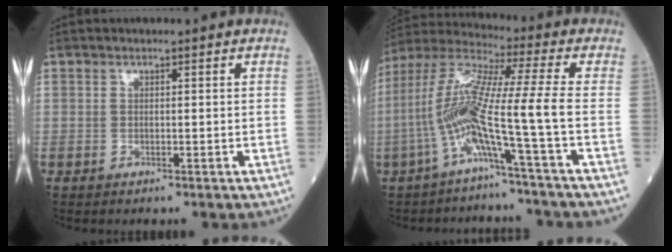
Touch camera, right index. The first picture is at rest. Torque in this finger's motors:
{"motor_torque": [1.85, -0.30, 1.03, 0.21]}